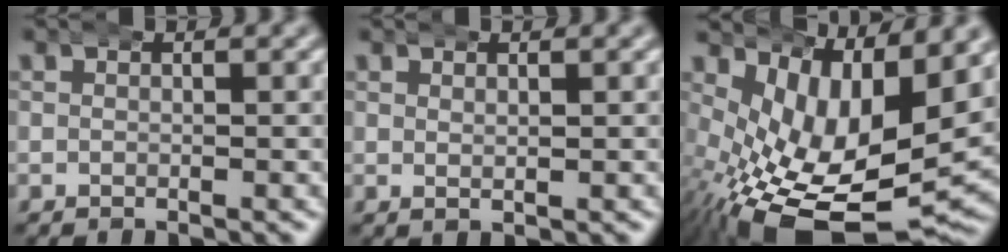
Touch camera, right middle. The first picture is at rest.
{"total": 0.7, "force": [0.5, -0.1, 0.4], "torque": [-0.005, 0.000, 0.013]}
{"total": 13.0, "force": [-3.2, 6.9, 10.5], "torque": [-0.201, -0.065, -0.017]}